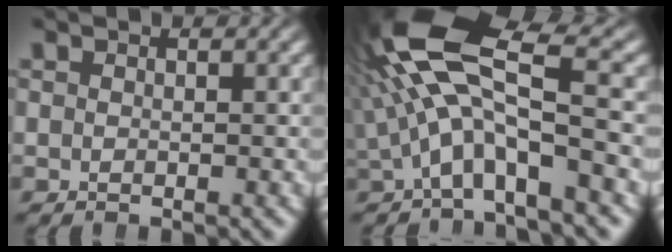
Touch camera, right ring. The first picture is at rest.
{"total": 9.5, "force": [1.3, 4.8, 8.1], "torque": [-0.170, -0.005, 0.024]}